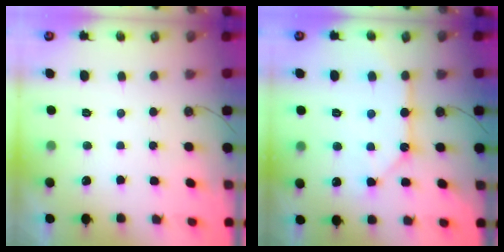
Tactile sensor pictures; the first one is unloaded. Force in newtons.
{"total": 11.7, "press": 11.6, "slide": 1.2}